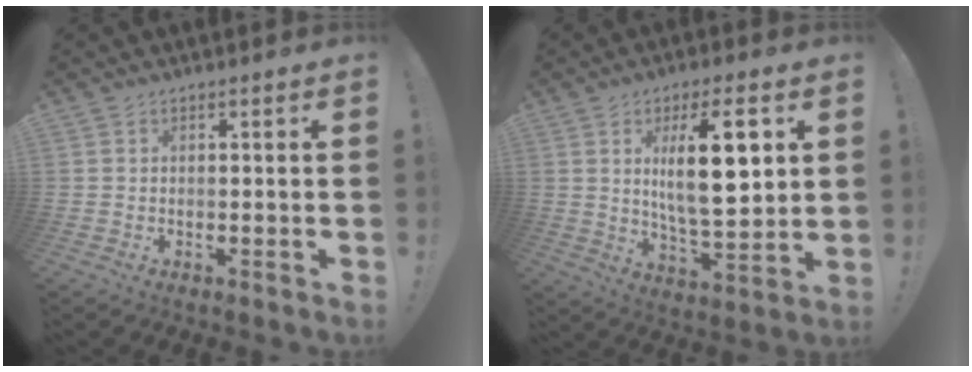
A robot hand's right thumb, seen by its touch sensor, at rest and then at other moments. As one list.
[{"total": 16.1, "force": [4.3, 4.9, 14.7], "torque": [-0.247, -0.012, 0.055]}]